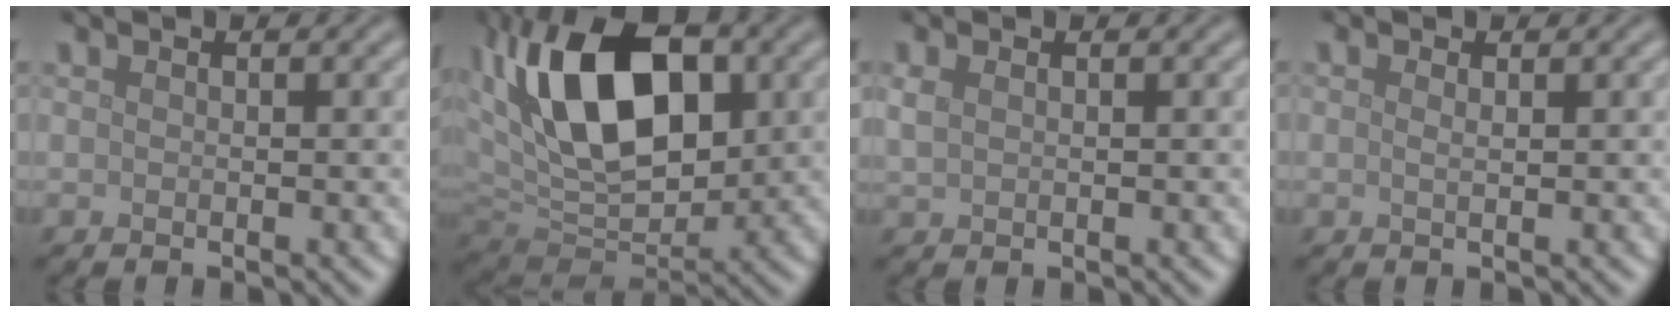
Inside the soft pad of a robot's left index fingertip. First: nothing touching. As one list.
[{"total": 13.5, "force": [3.4, 7.6, 10.6], "torque": [-0.175, 0.011, 0.055]}, {"total": 1.1, "force": [0.5, 0.6, 0.8], "torque": [-0.023, 0.001, 0.012]}, {"total": 0.8, "force": [0.3, 0.4, 0.6], "torque": [-0.011, -0.005, 0.004]}]